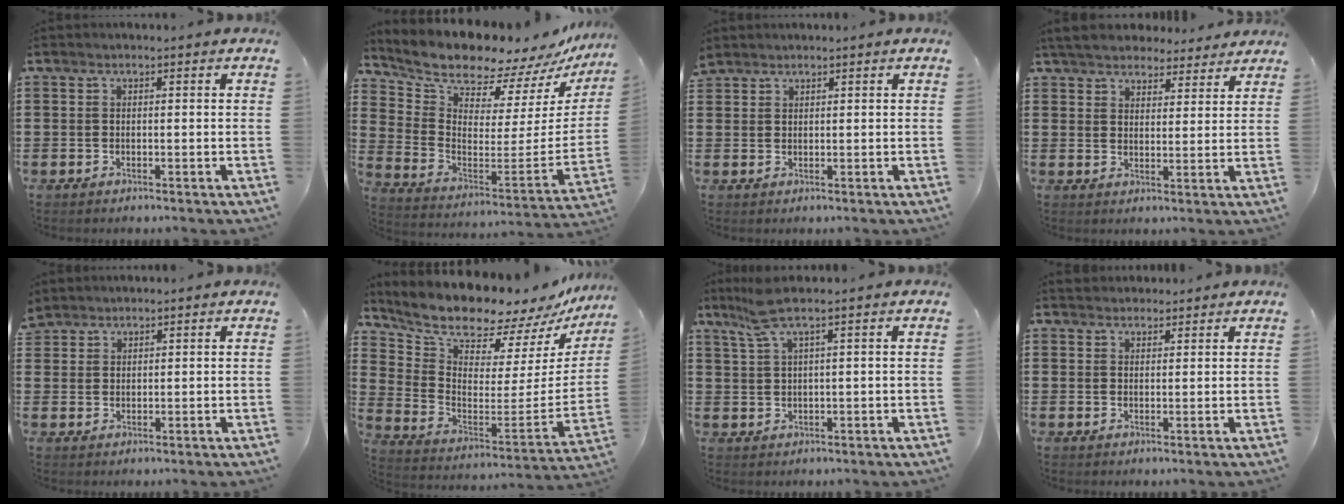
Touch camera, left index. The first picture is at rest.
{"total": 9.0, "force": [8.7, 1.8, 1.8], "torque": [-0.075, -0.088, 0.146]}
{"total": 1.5, "force": [1.4, 0.4, 0.0], "torque": [-0.004, 0.003, 0.029]}
{"total": 5.0, "force": [4.8, 1.3, 1.1], "torque": [-0.039, -0.014, 0.088]}
{"total": 1.9, "force": [1.8, 0.8, -0.1], "torque": [-0.002, 0.004, 0.037]}
{"total": 9.2, "force": [8.7, 1.9, 2.3], "torque": [-0.091, -0.082, 0.149]}
{"total": 4.7, "force": [2.7, 0.1, 3.8], "torque": [-0.087, 0.000, 0.046]}
{"total": 1.9, "force": [1.8, 0.5, -0.2], "torque": [-0.001, 0.003, 0.038]}